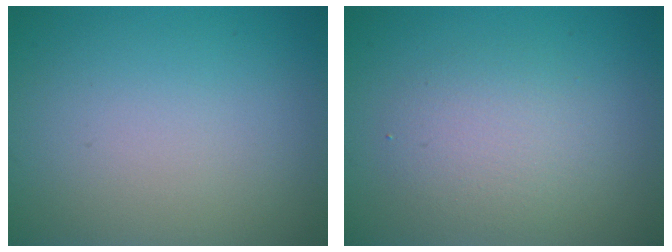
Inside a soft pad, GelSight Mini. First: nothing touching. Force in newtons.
{"total": 2.8, "press": 2.8, "slide": 0.2}